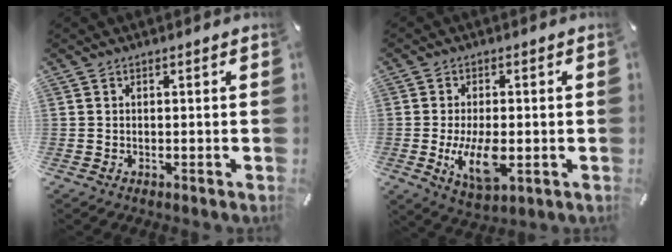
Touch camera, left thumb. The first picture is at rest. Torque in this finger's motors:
{"motor_torque": [0.24, 1.32, 0.22, 0.09, 0.26]}